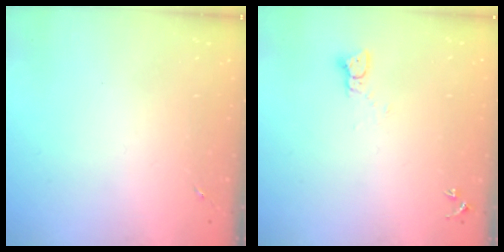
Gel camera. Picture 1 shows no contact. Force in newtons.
{"total": 3.3, "press": 3.3, "slide": 0.1}